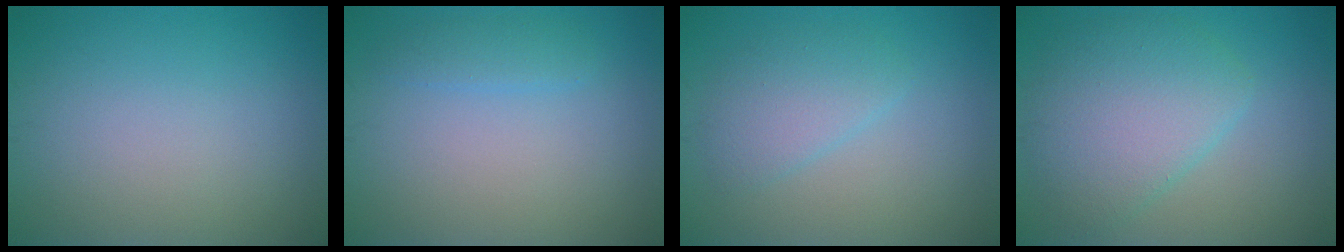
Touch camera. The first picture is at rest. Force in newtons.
{"total": 1.4, "press": 1.4, "slide": 0.1}
{"total": 2.8, "press": 2.7, "slide": 0.2}
{"total": 5.8, "press": 5.8, "slide": 0.4}